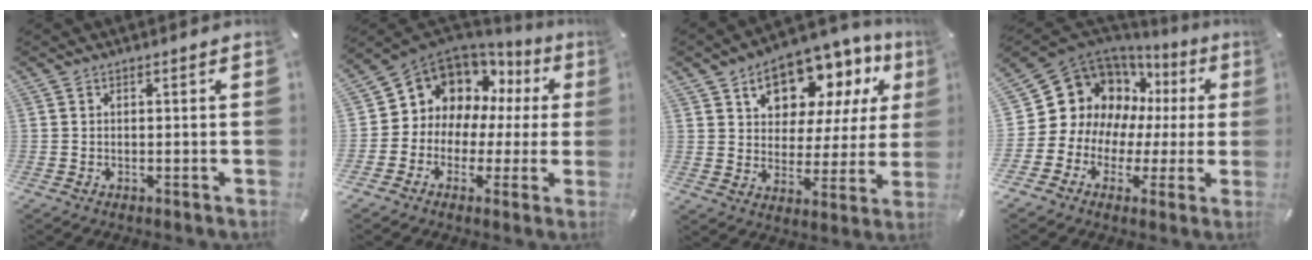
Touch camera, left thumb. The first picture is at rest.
{"total": 9.9, "force": [4.2, 8.7, 2.2], "torque": [-0.067, -0.051, 0.086]}
{"total": 13.6, "force": [8.9, 8.5, 5.9], "torque": [-0.093, -0.063, 0.154]}
{"total": 15.5, "force": [4.4, 13.7, 5.8], "torque": [-0.113, -0.046, 0.101]}